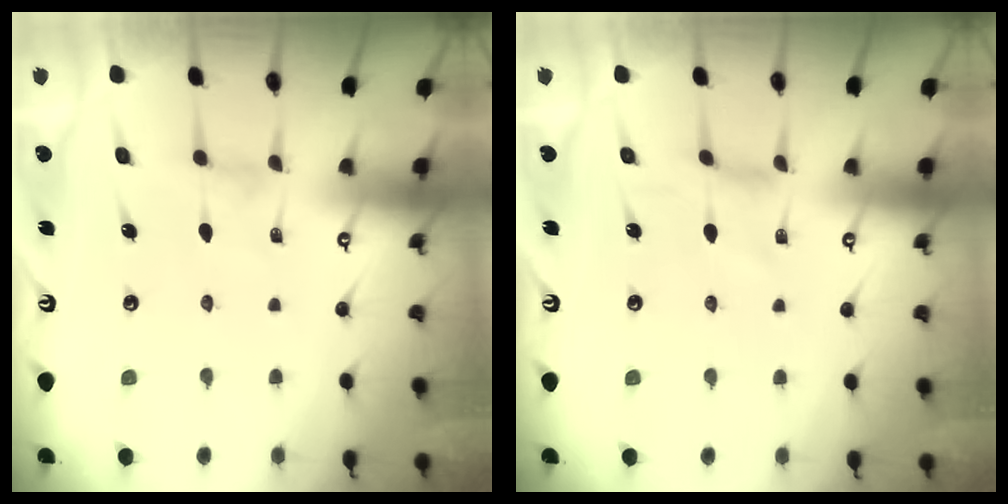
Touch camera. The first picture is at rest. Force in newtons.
{"total": 1.6, "press": 1.5, "slide": 0.4}